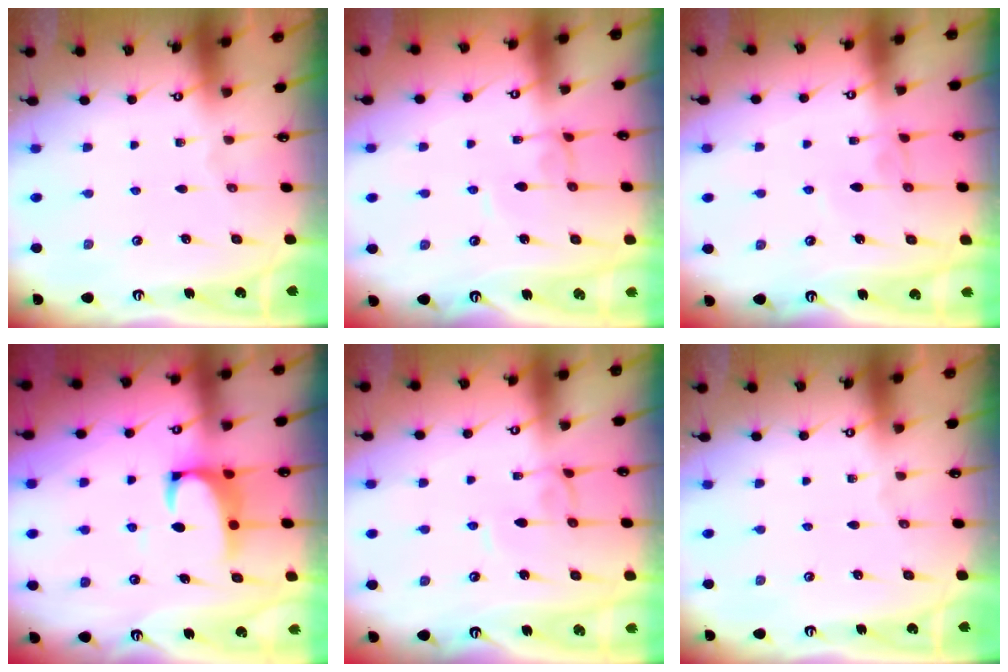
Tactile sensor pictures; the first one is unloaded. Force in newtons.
{"total": 1.7, "press": 1.7, "slide": 0.1}
{"total": 1.3, "press": 1.3, "slide": 0.3}
{"total": 2.2, "press": 2.0, "slide": 1.0}
{"total": 0.0}
{"total": 0.0}